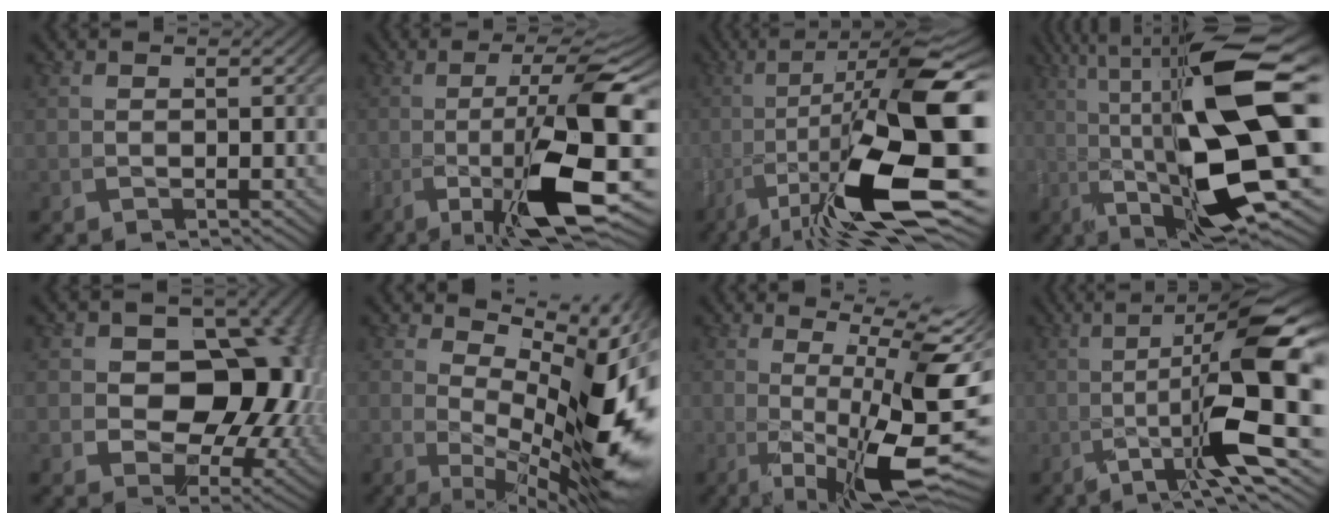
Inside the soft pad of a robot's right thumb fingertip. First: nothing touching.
{"total": 12.3, "force": [-2.1, 3.1, 11.7], "torque": [-0.195, -0.006, -0.032]}
{"total": 14.8, "force": [-0.6, 4.8, 14.0], "torque": [-0.214, -0.012, -0.007]}
{"total": 13.0, "force": [0.1, 3.9, 12.5], "torque": [-0.204, -0.007, 0.008]}
{"total": 11.3, "force": [0.5, 8.6, 7.3], "torque": [-0.129, -0.042, 0.016]}
{"total": 11.3, "force": [1.3, 5.3, 9.9], "torque": [-0.136, -0.014, 0.025]}
{"total": 12.2, "force": [0.1, 4.5, 11.4], "torque": [-0.156, -0.018, 0.012]}
{"total": 12.5, "force": [1.0, 3.2, 12.0], "torque": [-0.185, 0.007, 0.003]}